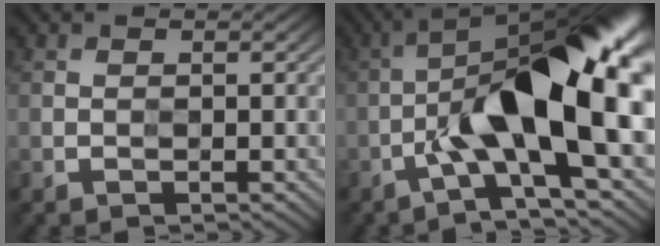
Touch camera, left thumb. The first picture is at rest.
{"total": 15.7, "force": [-2.4, 4.4, 14.9], "torque": [-0.243, 0.027, -0.042]}